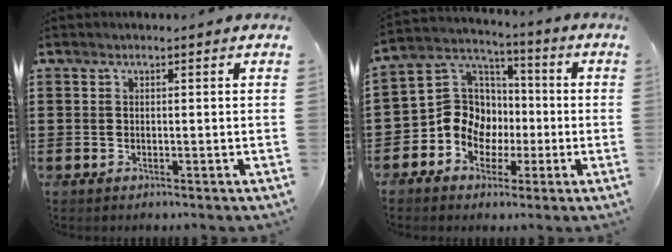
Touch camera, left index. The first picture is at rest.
{"total": 9.4, "force": [-2.2, 8.6, 3.0], "torque": [-0.105, 0.009, -0.044]}